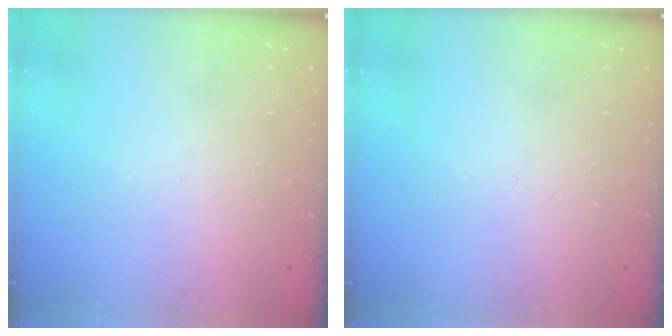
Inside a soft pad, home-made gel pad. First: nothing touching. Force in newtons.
{"total": 0.0}